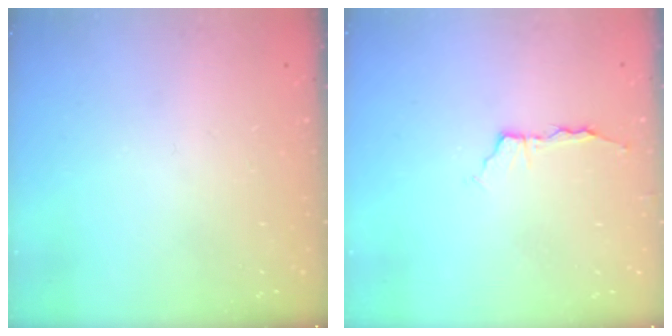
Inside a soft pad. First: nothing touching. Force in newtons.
{"total": 3.5, "press": 3.5, "slide": 0.5}